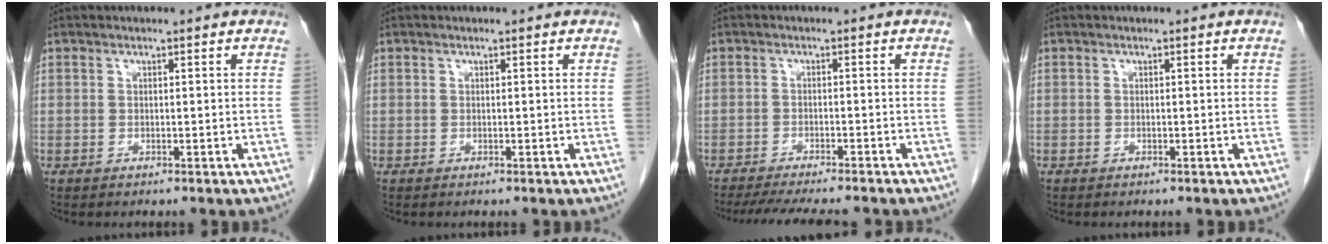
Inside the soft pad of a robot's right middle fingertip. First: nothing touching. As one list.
[{"total": 0.0}, {"total": 11.3, "force": [-10.0, 1.4, 5.1], "torque": [-0.068, -0.013, -0.137]}, {"total": 0.0}]